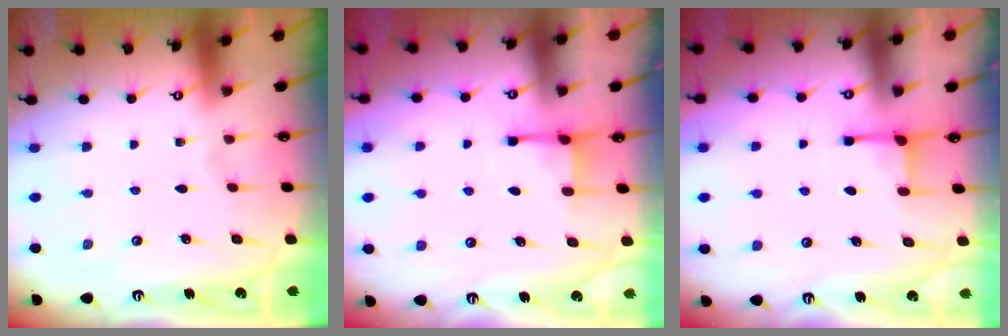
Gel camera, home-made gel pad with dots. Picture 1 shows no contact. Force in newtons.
{"total": 2.5, "press": 2.4, "slide": 0.5}
{"total": 2.8, "press": 2.8, "slide": 0.6}